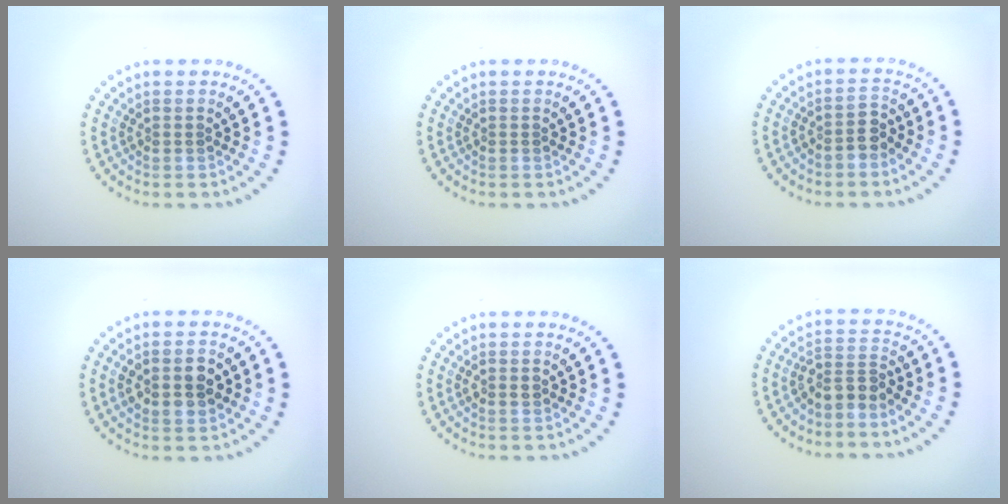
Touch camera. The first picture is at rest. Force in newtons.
{"total": 0.0}
{"total": 2.0, "press": 1.8, "slide": 0.9}
{"total": 3.8, "press": 3.8, "slide": 0.3}
{"total": 1.1, "press": 1.1, "slide": 0.0}
{"total": 2.6, "press": 1.9, "slide": 1.7}